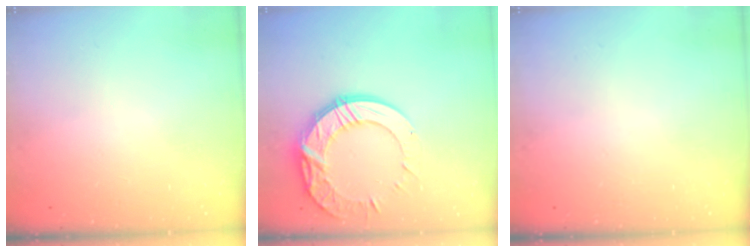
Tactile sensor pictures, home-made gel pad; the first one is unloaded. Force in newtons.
{"total": 15.9, "press": 15.8, "slide": 1.4}
{"total": 0.0}